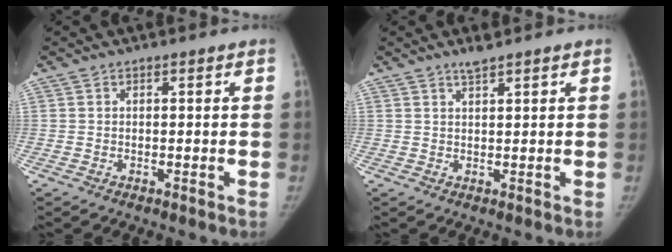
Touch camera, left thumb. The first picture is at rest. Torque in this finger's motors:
{"motor_torque": [0.28, -0.50, 0.76, -0.42, 0.05]}